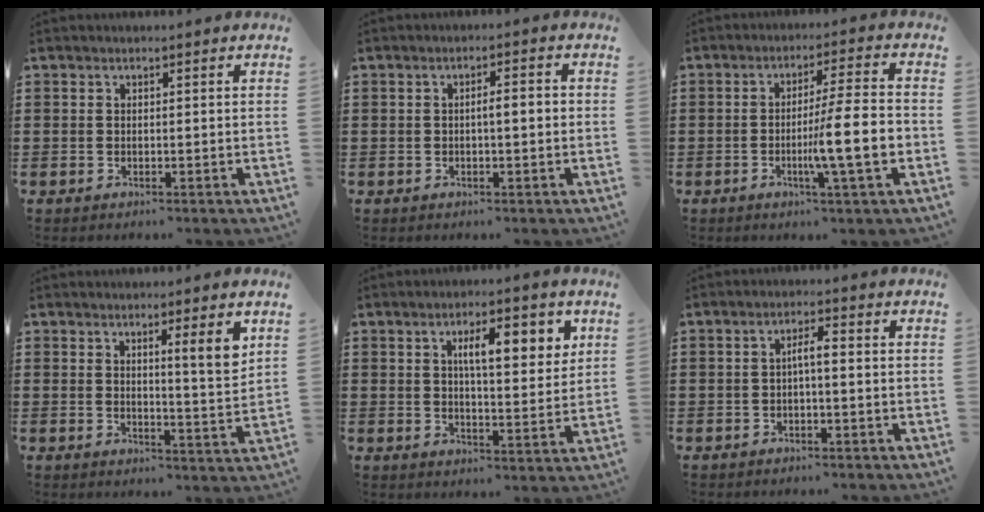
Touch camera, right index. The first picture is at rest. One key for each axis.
{"total": 2.2, "fx": -0.3, "fy": 0.3, "fz": 2.1, "tx": -0.037, "ty": 0.001, "tz": -0.006}
{"total": 9.5, "fx": -2.3, "fy": 0.3, "fz": 9.2, "tx": -0.145, "ty": -0.010, "tz": -0.042}
{"total": 5.2, "fx": 2.9, "fy": -0.1, "fz": 4.3, "tx": -0.073, "ty": -0.010, "tz": 0.043}
{"total": 7.9, "fx": 3.0, "fy": 2.5, "fz": 6.8, "tx": -0.106, "ty": -0.003, "tz": 0.042}
{"total": 2.4, "fx": -0.4, "fy": 0.4, "fz": 2.4, "tx": -0.044, "ty": 0.004, "tz": -0.011}